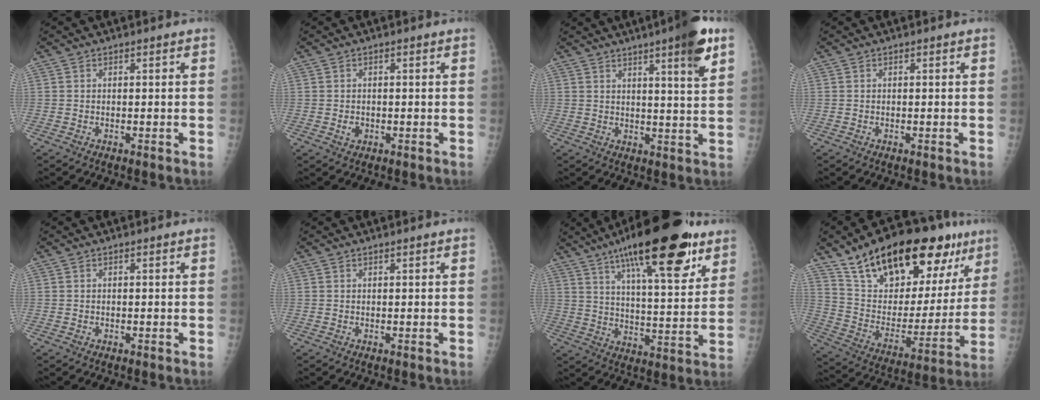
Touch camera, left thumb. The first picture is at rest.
{"total": 1.7, "force": [-0.4, 1.4, 0.9], "torque": [-0.010, 0.002, -0.003]}
{"total": 10.2, "force": [5.6, 0.9, 8.4], "torque": [-0.112, -0.024, 0.074]}
{"total": 0.0}
{"total": 0.0}
{"total": 0.0}
{"total": 24.8, "force": [14.8, 7.2, 18.6], "torque": [-0.265, -0.038, 0.227]}
{"total": 29.7, "force": [18.1, 12.9, 19.8], "torque": [-0.273, -0.033, 0.294]}